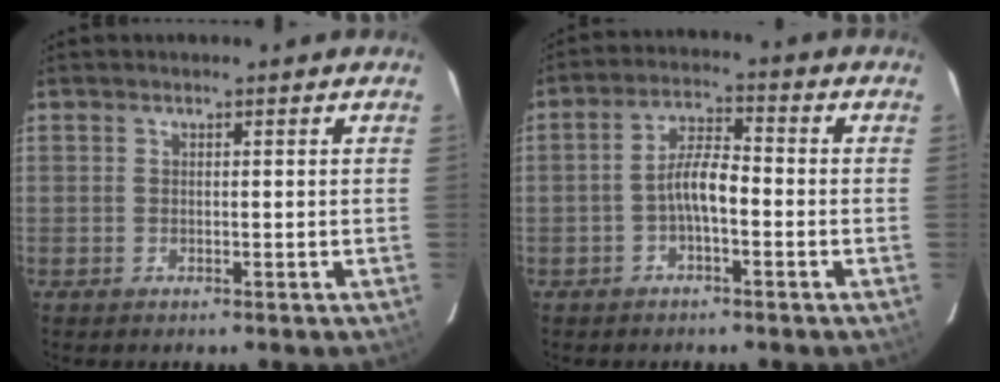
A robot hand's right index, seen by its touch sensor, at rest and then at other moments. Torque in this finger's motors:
{"motor_torque": [0.96, -0.40, 0.48, 0.12]}